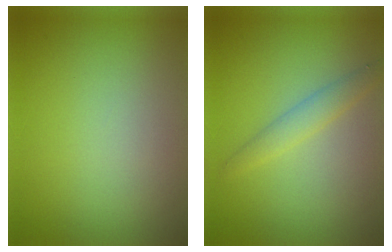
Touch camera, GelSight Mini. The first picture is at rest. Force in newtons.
{"total": 1.9, "press": 1.9, "slide": 0.1}